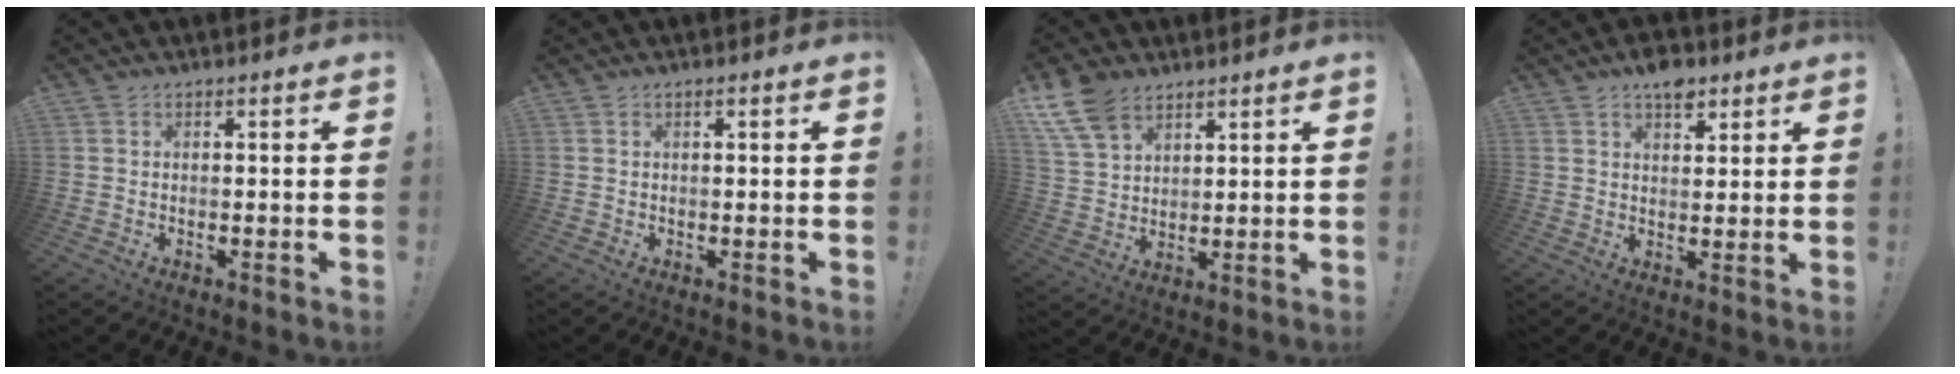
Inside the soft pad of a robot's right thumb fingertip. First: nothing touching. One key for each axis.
{"total": 0.7, "fx": 0.3, "fy": 0.0, "fz": 0.6, "tx": -0.015, "ty": 0.002, "tz": 0.005}
{"total": 11.1, "fx": 7.3, "fy": 6.5, "fz": 5.2, "tx": -0.108, "ty": -0.033, "tz": 0.145}
{"total": 6.3, "fx": 4.4, "fy": 3.5, "fz": 2.9, "tx": -0.027, "ty": -0.024, "tz": 0.076}